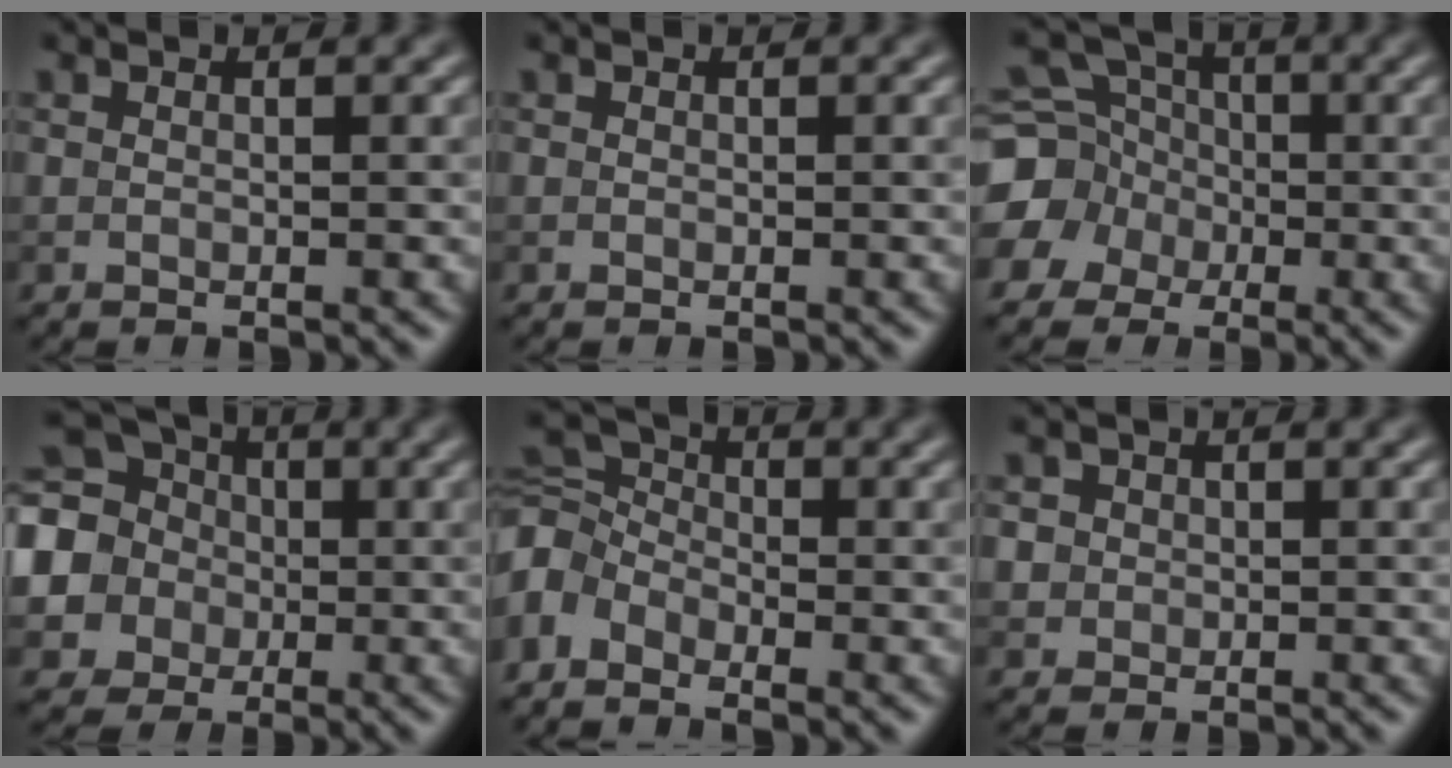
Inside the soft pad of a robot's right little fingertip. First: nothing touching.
{"total": 0.0}
{"total": 8.0, "force": [-1.5, 7.3, 2.7], "torque": [-0.071, 0.005, -0.058]}
{"total": 10.8, "force": [0.6, 10.0, 4.1], "torque": [-0.129, 0.022, -0.020]}
{"total": 4.1, "force": [-2.3, 2.8, 2.0], "torque": [-0.041, 0.008, -0.064]}
{"total": 2.1, "force": [0.7, 1.9, 0.6], "torque": [-0.005, 0.003, 0.019]}